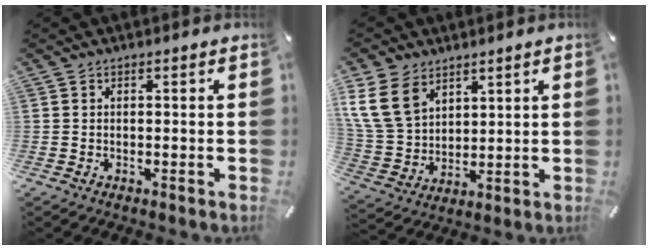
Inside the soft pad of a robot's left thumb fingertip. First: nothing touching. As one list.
[{"total": 12.1, "force": [6.1, 8.9, 5.5], "torque": [-0.157, -0.014, 0.118]}]